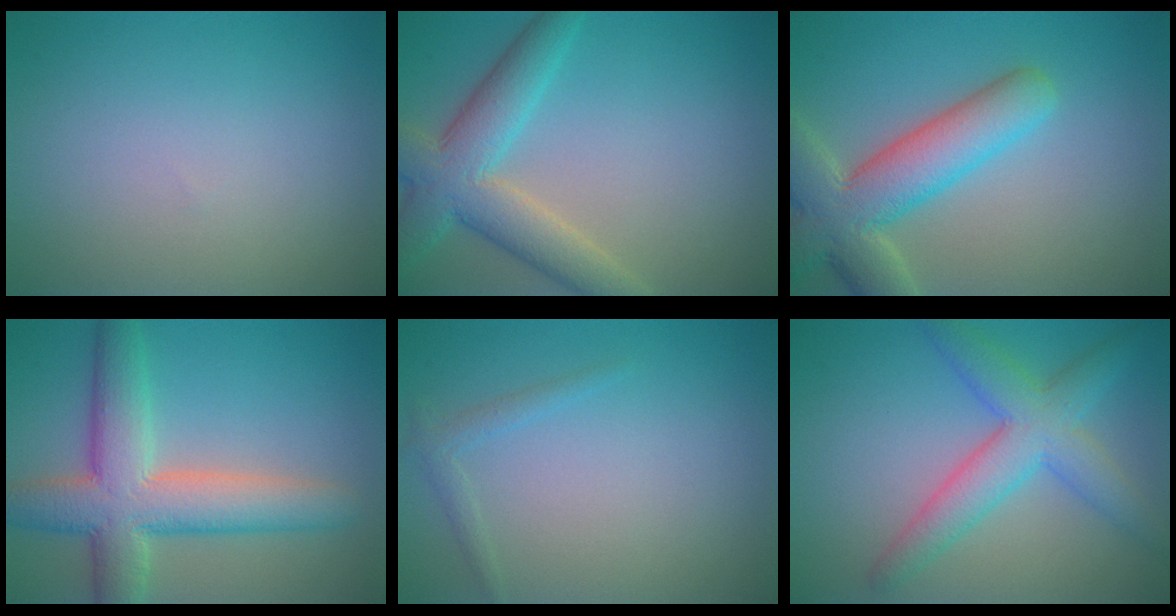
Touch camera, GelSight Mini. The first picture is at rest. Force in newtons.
{"total": 6.2, "press": 6.2, "slide": 0.2}
{"total": 7.7, "press": 7.7, "slide": 0.7}
{"total": 8.0, "press": 8.0, "slide": 0.5}
{"total": 1.2, "press": 1.2, "slide": 0.1}
{"total": 5.6, "press": 5.6, "slide": 0.1}